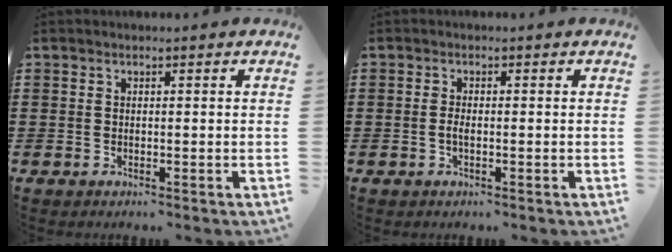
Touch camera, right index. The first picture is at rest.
{"total": 1.4, "force": [-0.4, 0.4, 1.3], "torque": [-0.032, -0.002, -0.010]}